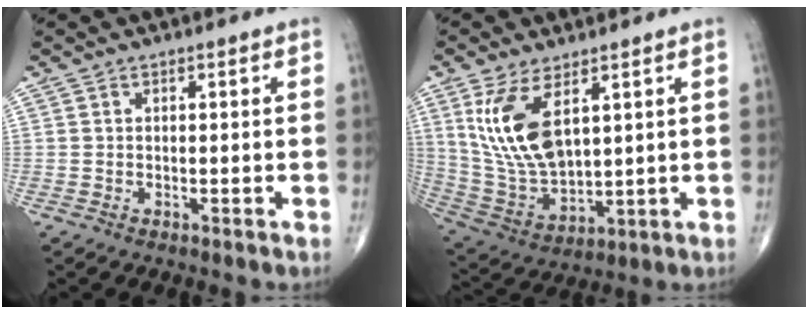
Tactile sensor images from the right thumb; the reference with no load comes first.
{"total": 14.0, "force": [5.3, 6.7, 11.1], "torque": [-0.216, -0.026, 0.122]}